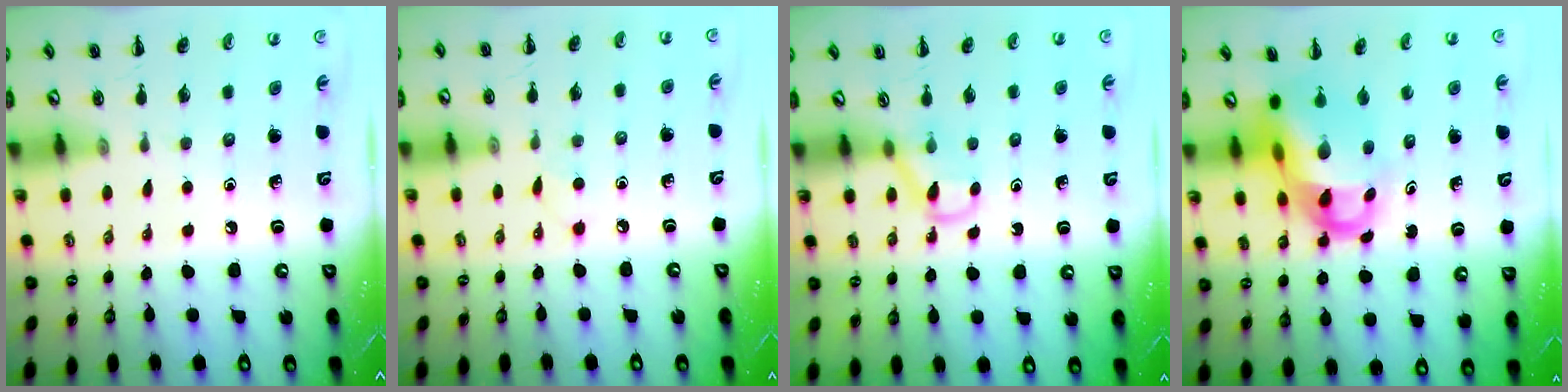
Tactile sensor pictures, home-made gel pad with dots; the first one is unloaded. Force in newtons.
{"total": 2.7, "press": 2.6, "slide": 0.9}
{"total": 3.4, "press": 3.1, "slide": 1.3}
{"total": 9.3, "press": 9.0, "slide": 2.4}